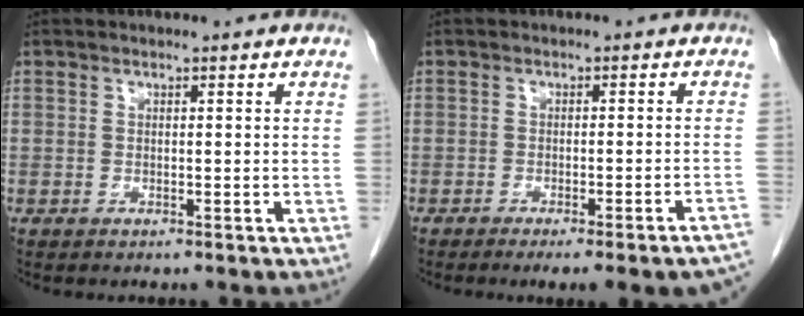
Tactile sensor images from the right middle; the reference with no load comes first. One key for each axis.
{"total": 12.0, "fx": -10.4, "fy": 0.4, "fz": 6.0, "tx": -0.029, "ty": -0.001, "tz": -0.118}